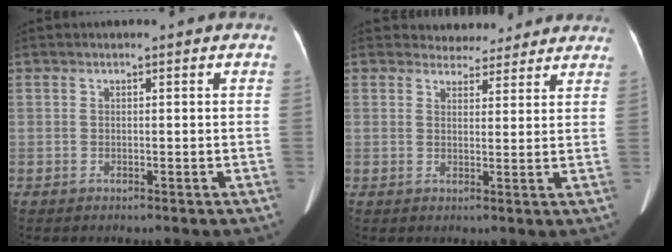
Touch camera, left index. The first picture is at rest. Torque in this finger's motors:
{"motor_torque": [0.27, -0.35, -0.01, -0.02]}